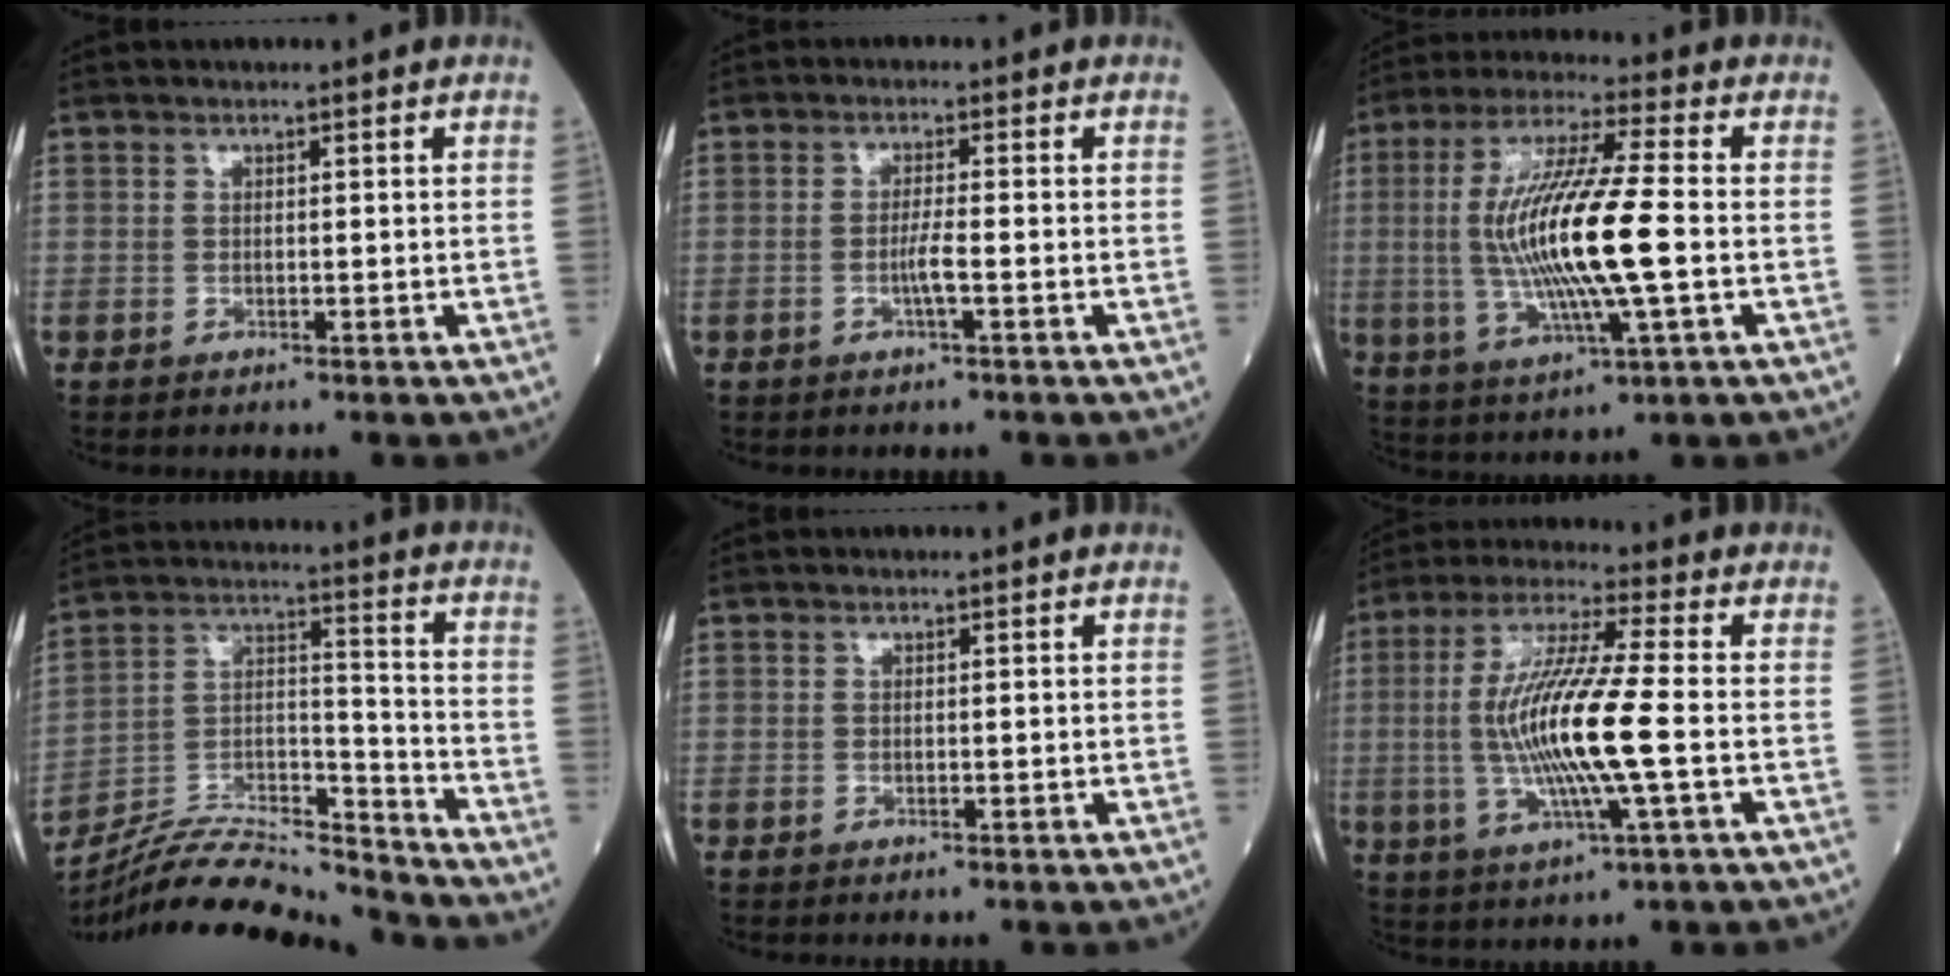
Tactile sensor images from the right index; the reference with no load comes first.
{"total": 2.2, "force": [-0.8, -0.3, 2.1], "torque": [-0.042, 0.000, -0.014]}
{"total": 16.1, "force": [-1.0, 1.5, 16.0], "torque": [-0.321, -0.001, -0.020]}
{"total": 16.5, "force": [-16.1, 0.5, 3.9], "torque": [-0.069, 0.029, -0.285]}
{"total": 0.0}
{"total": 14.1, "force": [-1.4, 0.7, 14.0], "torque": [-0.283, -0.002, -0.030]}